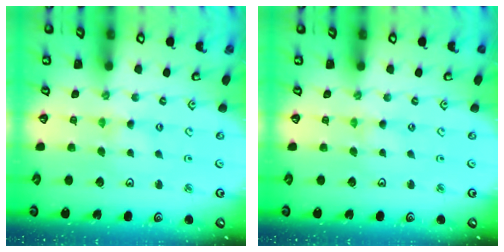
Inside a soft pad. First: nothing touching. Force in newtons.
{"total": 1.1, "press": 1.0, "slide": 0.4}